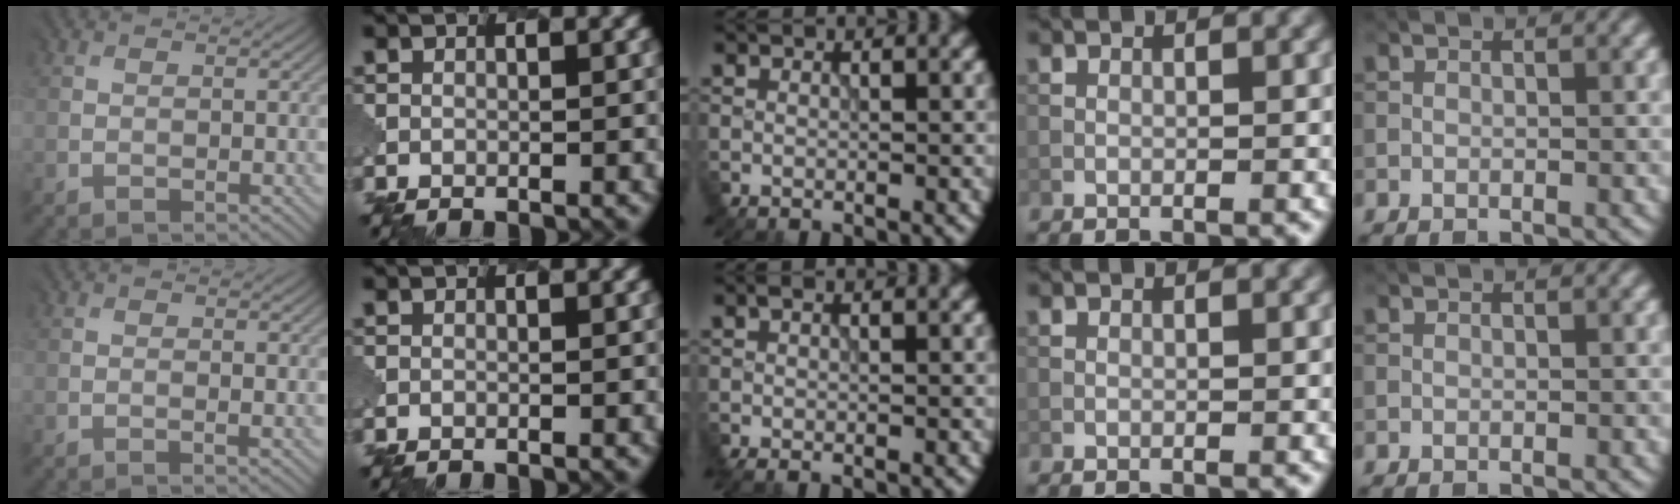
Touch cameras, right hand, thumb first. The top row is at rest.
{"thumb": {"total": 0.8, "force": [0.0, 0.1, 0.8], "torque": [-0.015, -0.002, 0.000]}, "middle": {"total": 1.5, "force": [-0.1, 0.6, 1.3], "torque": [-0.027, -0.003, 0.000]}}